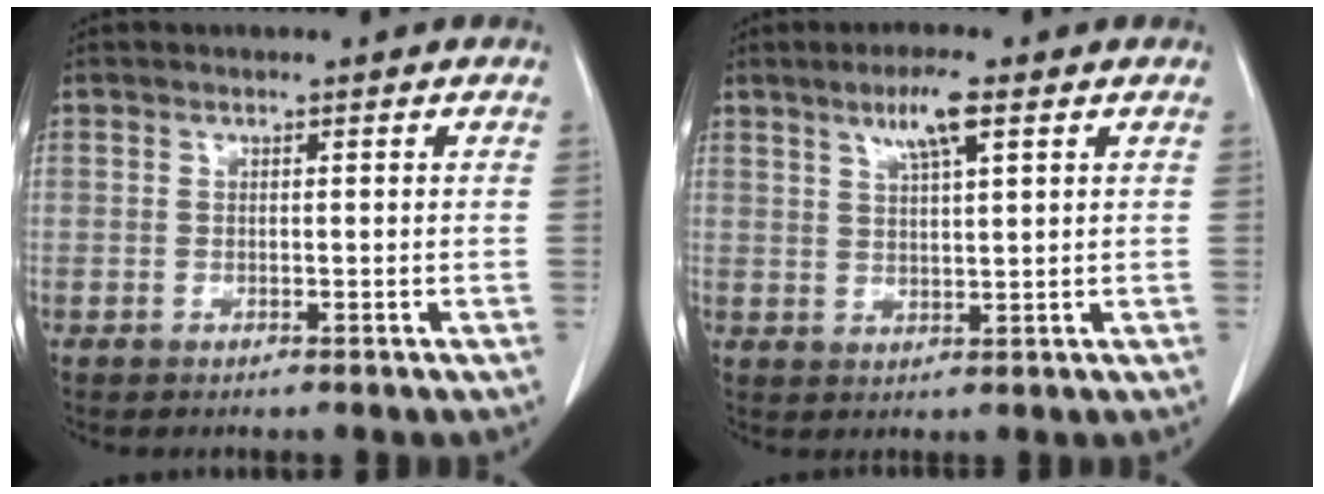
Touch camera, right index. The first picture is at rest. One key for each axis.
{"total": 5.2, "fx": 2.9, "fy": 0.4, "fz": 4.3, "tx": -0.079, "ty": 0.003, "tz": 0.052}